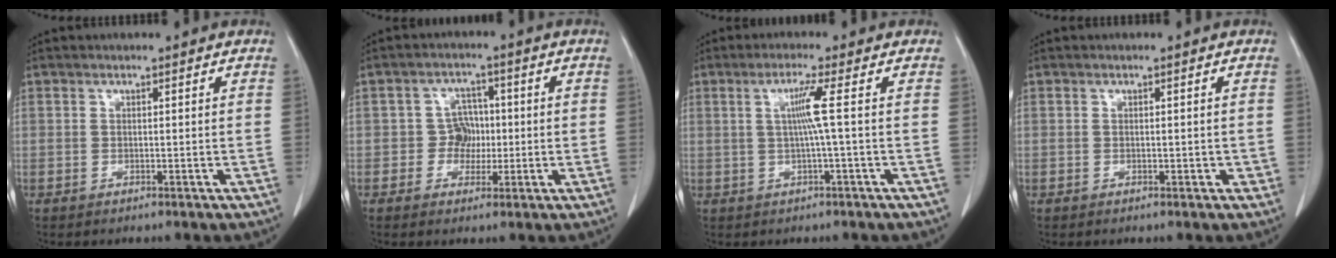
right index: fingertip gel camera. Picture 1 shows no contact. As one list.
[{"total": 4.0, "force": [-0.3, 3.8, 1.2], "torque": [-0.007, 0.013, -0.003]}, {"total": 4.1, "force": [0.4, -1.3, 3.9], "torque": [-0.077, 0.002, 0.009]}, {"total": 1.0, "force": [-0.1, 0.6, 0.7], "torque": [-0.004, 0.003, 0.002]}]